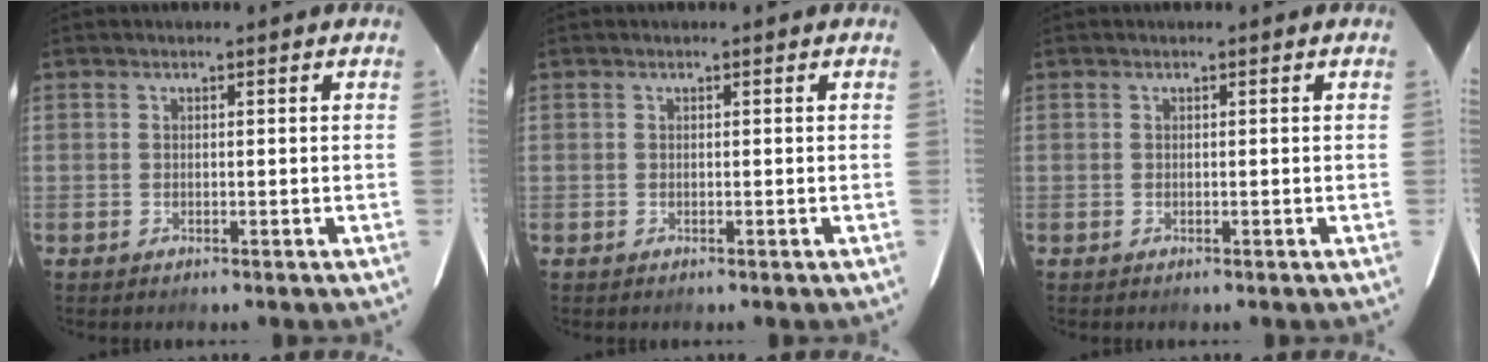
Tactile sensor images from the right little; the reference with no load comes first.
{"total": 0.0}
{"total": 0.0}